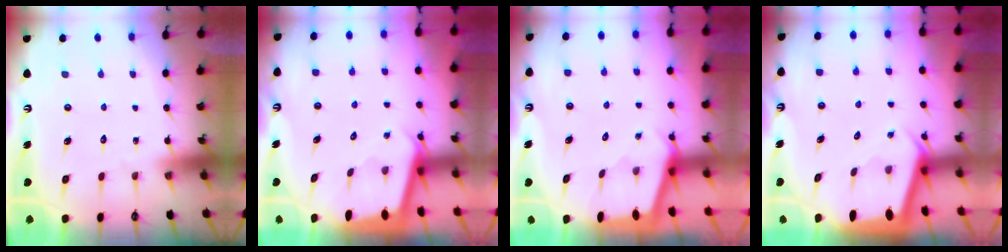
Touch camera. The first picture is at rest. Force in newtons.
{"total": 2.1, "press": 2.1, "slide": 0.1}
{"total": 1.8, "press": 1.7, "slide": 0.1}
{"total": 2.2, "press": 2.2, "slide": 0.2}